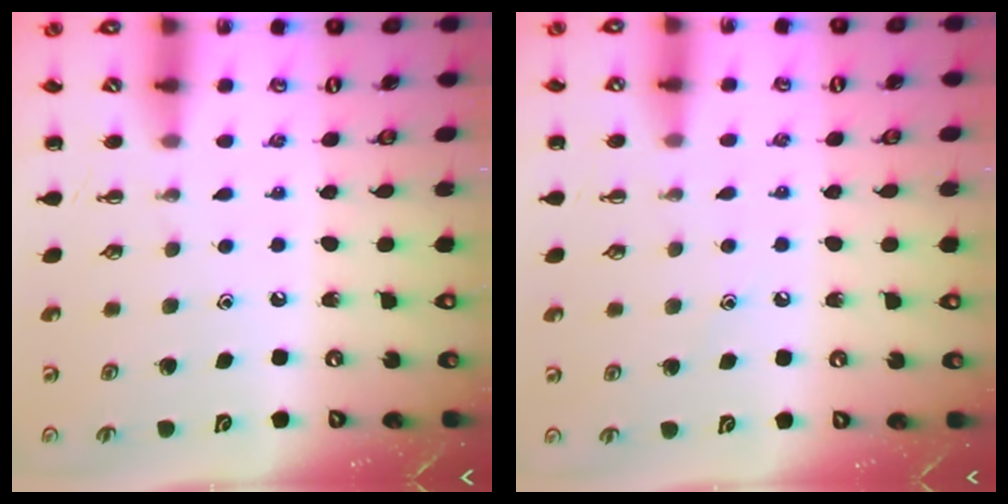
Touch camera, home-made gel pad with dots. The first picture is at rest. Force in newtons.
{"total": 5.8, "press": 5.6, "slide": 1.7}